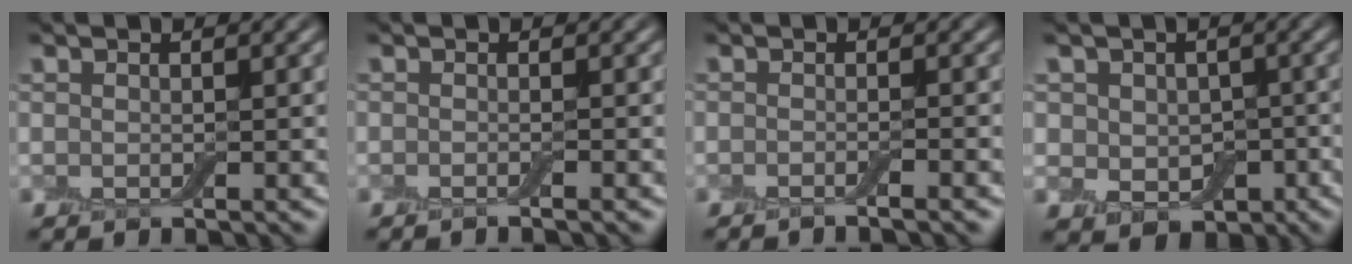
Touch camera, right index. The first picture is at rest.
{"total": 0.9, "force": [-0.5, 0.0, 0.7], "torque": [-0.010, -0.004, -0.012]}
{"total": 1.6, "force": [-1.0, 0.2, 1.3], "torque": [-0.009, -0.002, -0.023]}
{"total": 4.6, "force": [-0.3, 3.9, 2.5], "torque": [-0.036, -0.011, 0.001]}